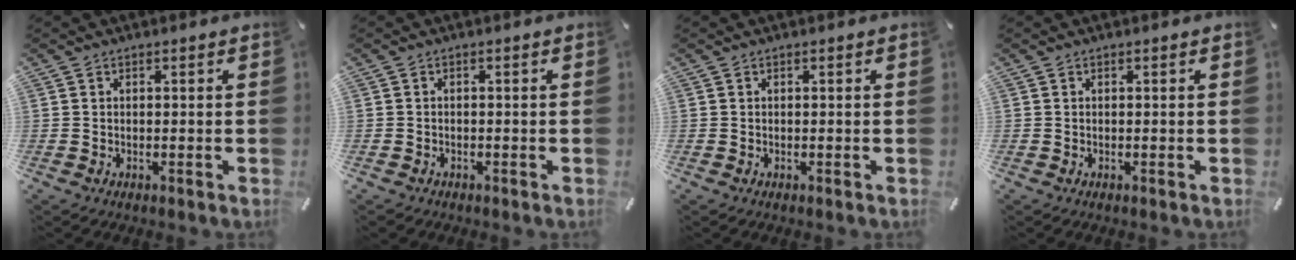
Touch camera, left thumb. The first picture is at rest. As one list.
[{"total": 1.1, "force": [-0.7, 0.7, 0.3], "torque": [-0.006, 0.002, -0.016]}, {"total": 0.0}, {"total": 0.0}]